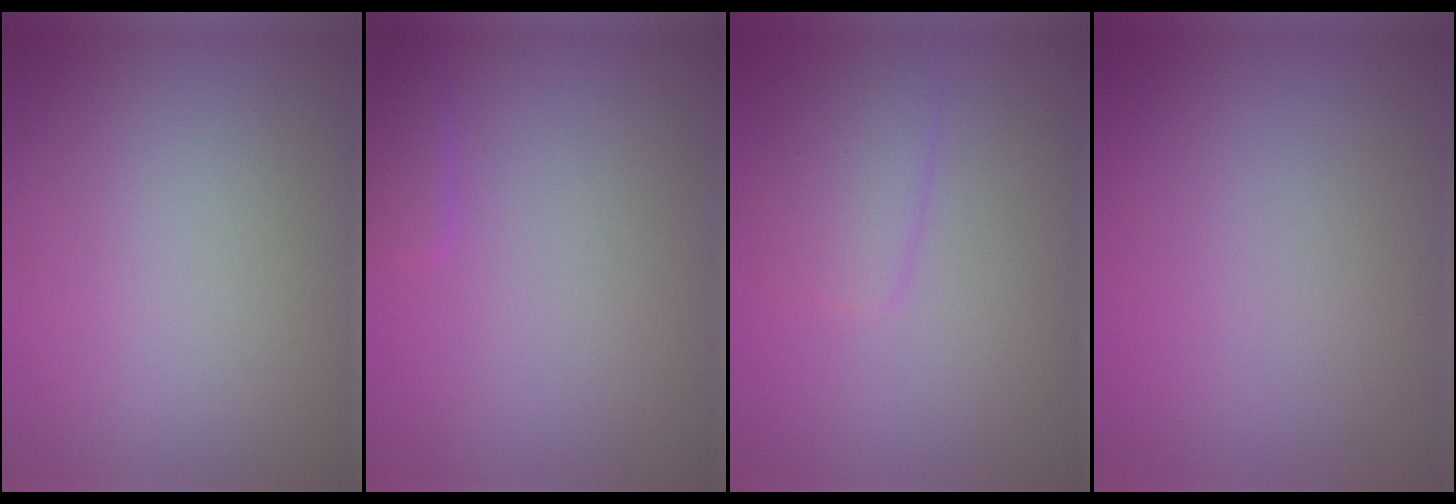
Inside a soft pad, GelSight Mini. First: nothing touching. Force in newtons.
{"total": 1.0, "press": 1.0, "slide": 0.1}
{"total": 1.9, "press": 1.9, "slide": 0.1}
{"total": 0.0}